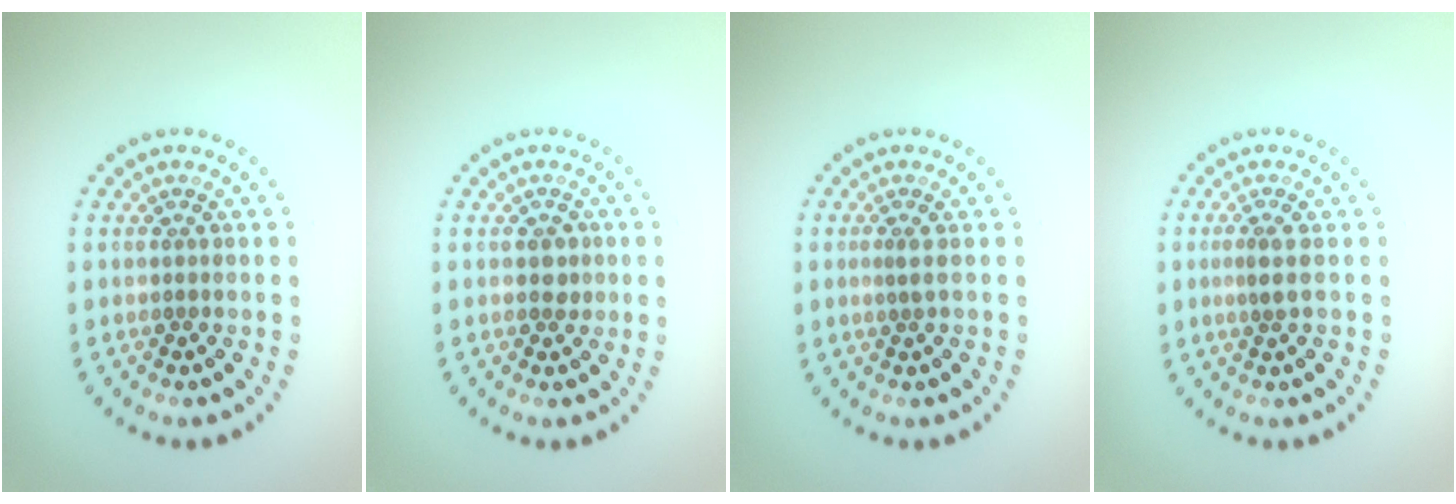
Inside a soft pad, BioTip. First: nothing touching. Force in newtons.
{"total": 1.4, "press": 1.4, "slide": 0.2}
{"total": 0.7, "press": 0.4, "slide": 0.6}
{"total": 1.4, "press": 0.9, "slide": 1.1}